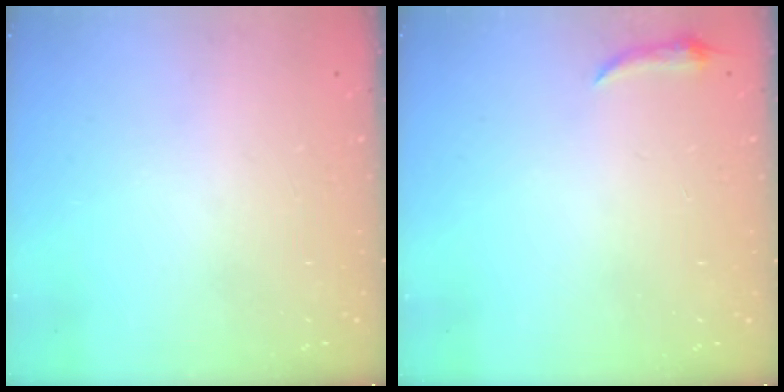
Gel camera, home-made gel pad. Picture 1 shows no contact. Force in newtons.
{"total": 3.7, "press": 3.6, "slide": 0.8}